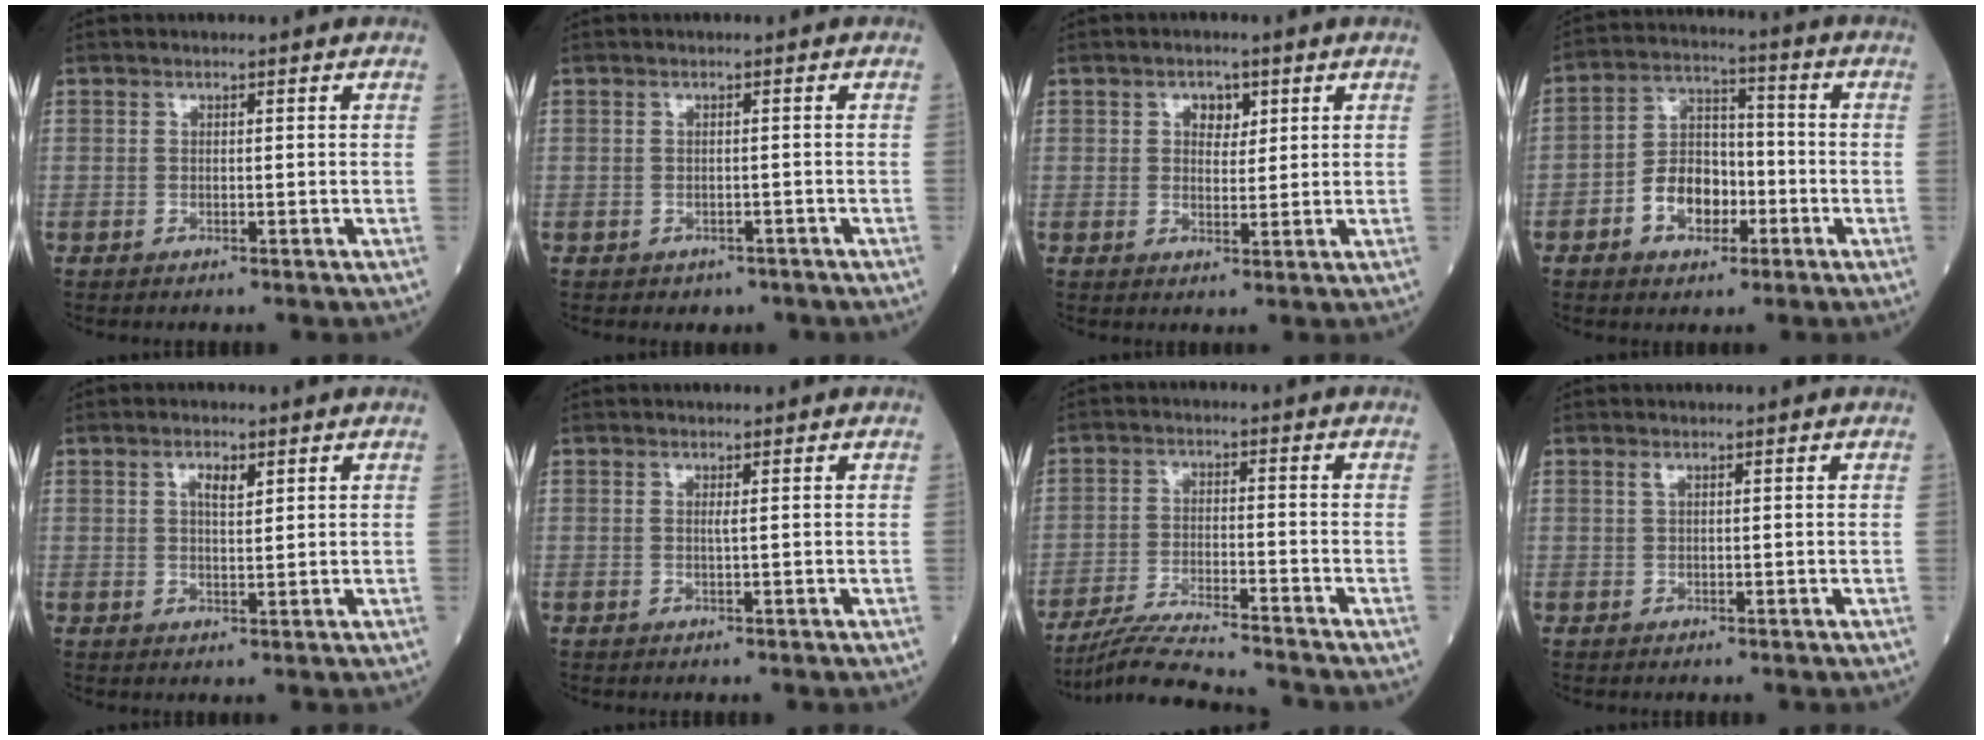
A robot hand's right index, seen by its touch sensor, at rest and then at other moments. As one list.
[{"total": 1.9, "force": [-1.3, 1.3, 0.3], "torque": [-0.005, 0.004, -0.014]}, {"total": 3.1, "force": [1.4, 2.0, 1.9], "torque": [-0.025, 0.005, 0.021]}, {"total": 8.6, "force": [-3.3, 5.4, 5.8], "torque": [-0.115, 0.023, -0.059]}, {"total": 2.7, "force": [1.3, 0.8, 2.2], "torque": [-0.039, -0.001, 0.022]}, {"total": 0.5, "force": [0.1, -0.2, 0.5], "torque": [-0.014, -0.003, 0.004]}, {"total": 11.0, "force": [-10.3, -0.7, 3.9], "torque": [-0.065, -0.016, -0.178]}, {"total": 0.6, "force": [0.3, 0.0, 0.5], "torque": [-0.016, 0.005, 0.006]}]